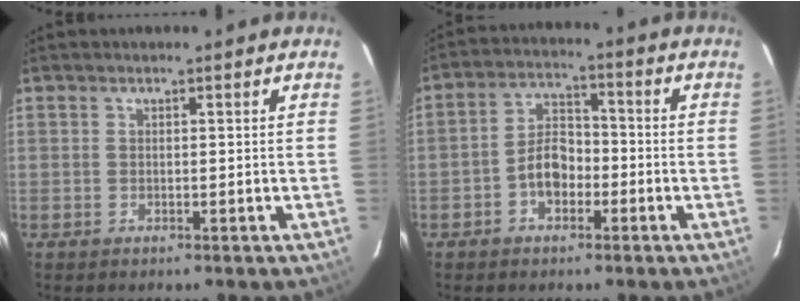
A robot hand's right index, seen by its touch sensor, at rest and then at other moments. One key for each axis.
{"total": 6.4, "fx": -2.6, "fy": 4.1, "fz": 4.1, "tx": -0.078, "ty": 0.021, "tz": -0.043}